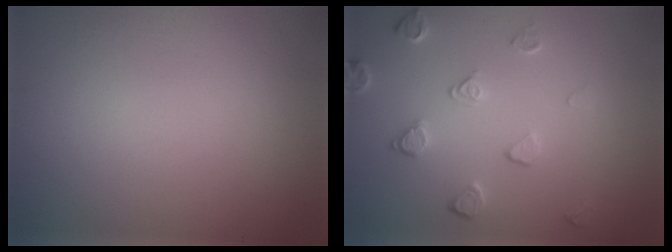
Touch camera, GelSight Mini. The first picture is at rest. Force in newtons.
{"total": 2.1, "press": 1.4, "slide": 1.5}